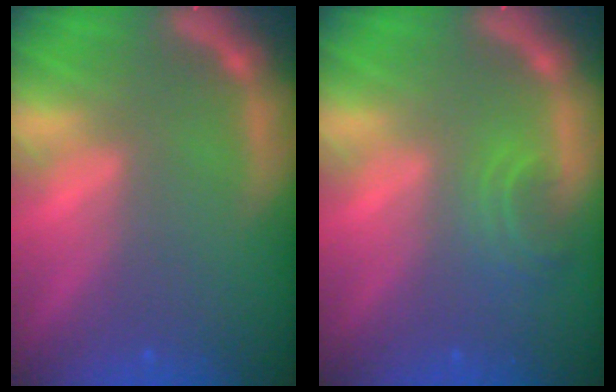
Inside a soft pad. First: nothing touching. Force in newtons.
{"total": 2.4}